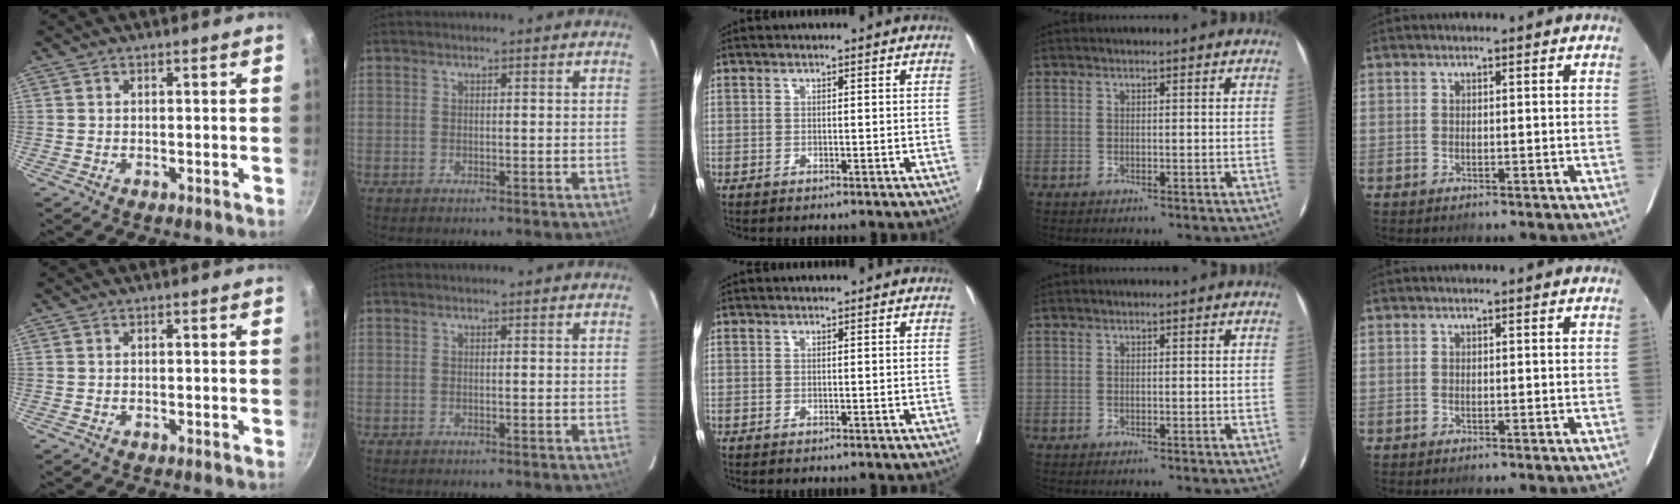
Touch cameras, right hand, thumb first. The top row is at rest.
{}